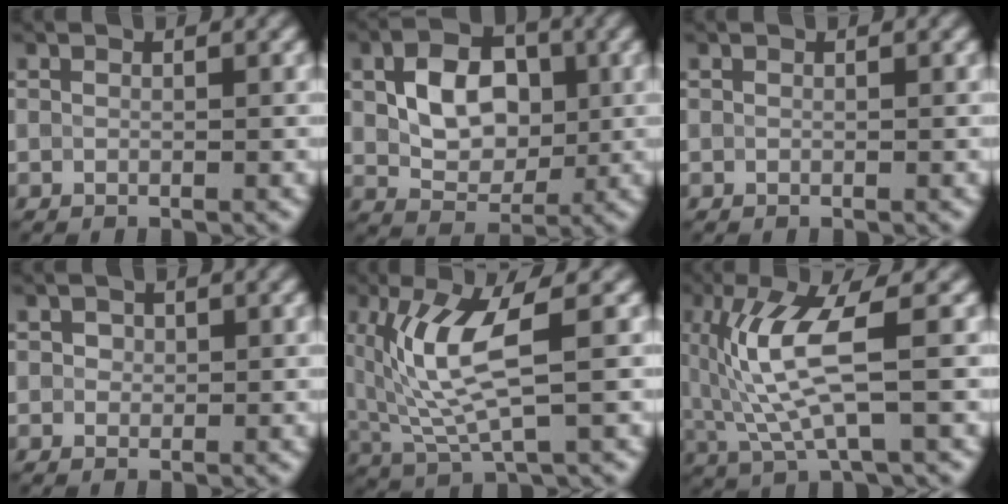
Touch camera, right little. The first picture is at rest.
{"total": 6.0, "force": [0.7, 4.1, 4.3], "torque": [-0.078, 0.003, 0.009]}
{"total": 0.0}
{"total": 1.0, "force": [0.3, 0.8, 0.4], "torque": [-0.001, 0.005, 0.000]}
{"total": 6.6, "force": [1.3, 1.5, 6.3], "torque": [-0.139, -0.007, 0.031]}
{"total": 6.7, "force": [0.8, 1.3, 6.5], "torque": [-0.149, -0.005, 0.024]}